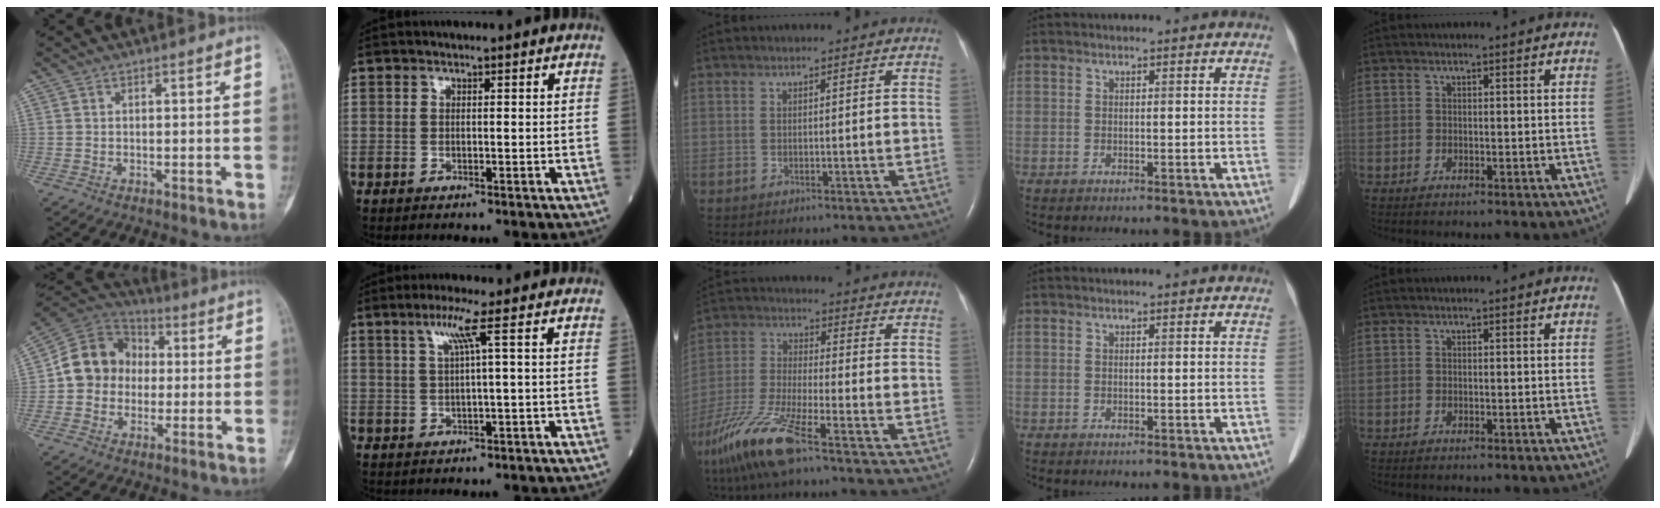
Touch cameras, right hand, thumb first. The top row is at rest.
{"thumb": {"total": 12.4, "force": [-0.1, 11.0, 5.8], "torque": [-0.066, 0.032, -0.015]}, "index": {"total": 3.8, "force": [1.4, -1.1, 3.3], "torque": [-0.071, 0.005, 0.030]}, "middle": {"total": 12.5, "force": [-8.4, 0.8, 9.1], "torque": [-0.205, -0.034, -0.164]}}